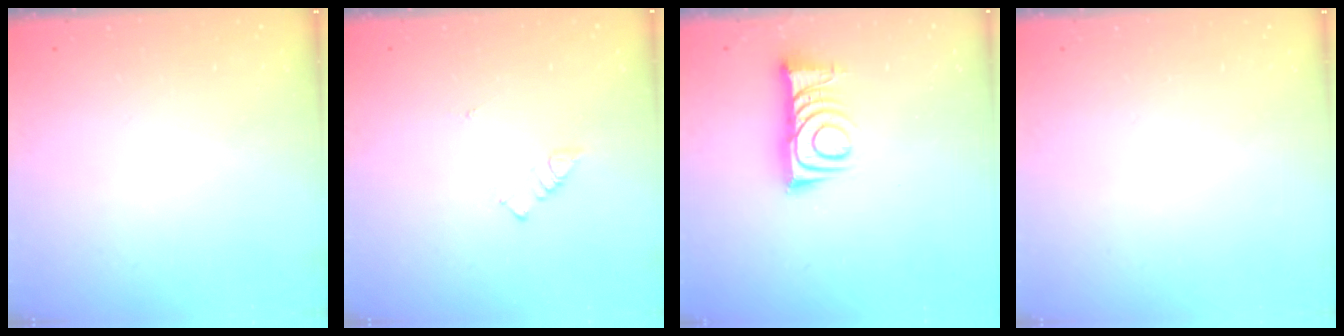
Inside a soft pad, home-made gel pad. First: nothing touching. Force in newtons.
{"total": 3.2, "press": 3.1, "slide": 0.5}
{"total": 11.6, "press": 11.5, "slide": 0.9}
{"total": 1.8, "press": 1.8, "slide": 0.1}